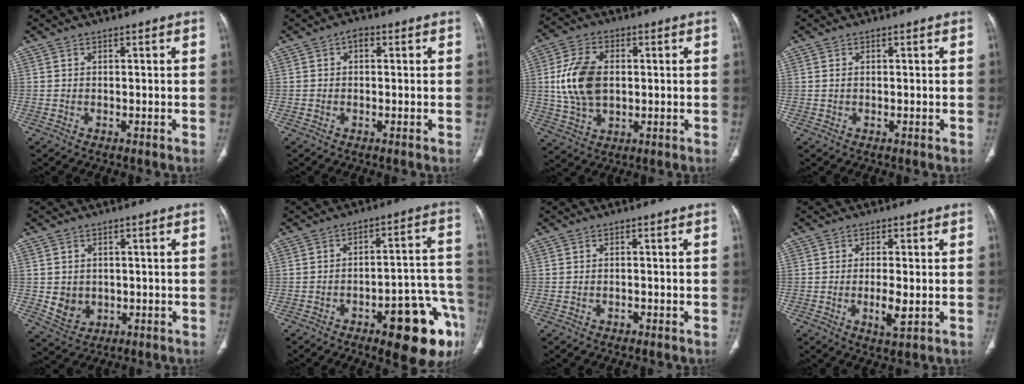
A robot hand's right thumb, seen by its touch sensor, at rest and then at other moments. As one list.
[{"total": 1.5, "force": [0.3, 1.1, 1.0], "torque": [-0.009, 0.007, -0.001]}, {"total": 12.2, "force": [0.9, 7.8, 9.3], "torque": [-0.179, 0.002, 0.022]}, {"total": 0.6, "force": [0.1, 0.4, 0.5], "torque": [-0.013, 0.002, 0.003]}, {"total": 4.8, "force": [-0.3, 4.3, 2.2], "torque": [-0.021, -0.001, 0.011]}, {"total": 18.5, "force": [-9.6, 5.8, 14.7], "torque": [-0.118, 0.066, -0.119]}, {"total": 0.7, "force": [-0.6, 0.3, 0.2], "torque": [-0.006, 0.003, -0.010]}, {"total": 4.2, "force": [-0.8, 1.1, 4.0], "torque": [-0.076, -0.011, -0.013]}]